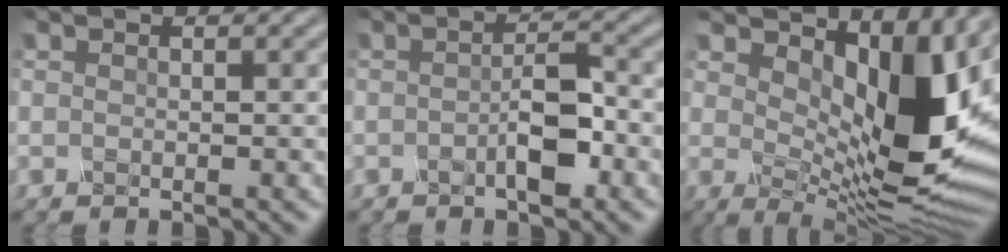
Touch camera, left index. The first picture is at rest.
{"total": 2.4, "force": [-1.0, 0.3, 2.1], "torque": [-0.050, 0.005, -0.013]}
{"total": 11.8, "force": [2.7, 5.5, 10.1], "torque": [-0.156, -0.015, 0.056]}